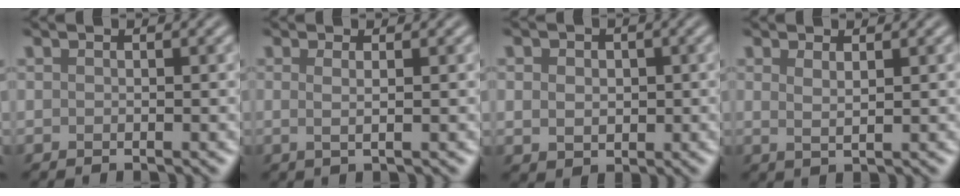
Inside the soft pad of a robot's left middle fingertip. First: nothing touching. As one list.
[{"total": 1.5, "force": [0.4, 0.5, 1.4], "torque": [-0.020, -0.003, -0.001]}, {"total": 3.1, "force": [0.5, 2.6, 1.8], "torque": [-0.023, 0.010, -0.001]}, {"total": 1.4, "force": [0.8, 0.4, 1.1], "torque": [-0.017, -0.003, 0.014]}]